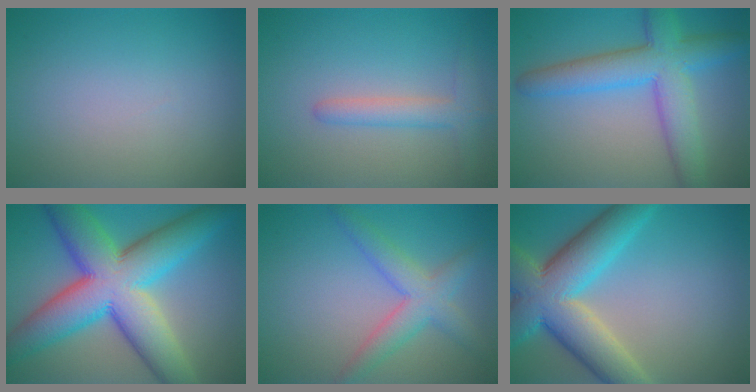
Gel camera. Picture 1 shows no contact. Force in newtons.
{"total": 2.6, "press": 2.6, "slide": 0.1}
{"total": 7.2, "press": 7.2, "slide": 0.2}
{"total": 13.4, "press": 13.4, "slide": 0.3}
{"total": 4.0, "press": 4.0, "slide": 0.2}
{"total": 10.3, "press": 10.3, "slide": 0.6}